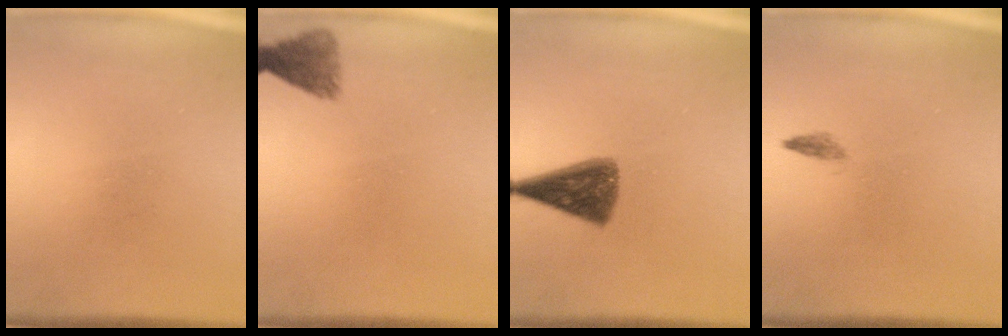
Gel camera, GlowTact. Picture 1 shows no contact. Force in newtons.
{"total": 3.0}
{"total": 8.3}
{"total": 0.8}